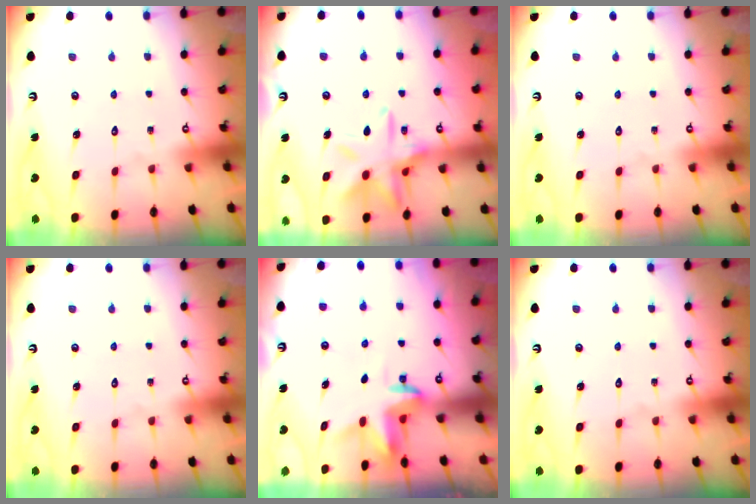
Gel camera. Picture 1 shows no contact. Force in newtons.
{"total": 13.9, "press": 13.9, "slide": 0.9}
{"total": 0.0}
{"total": 0.0}
{"total": 3.4, "press": 3.4, "slide": 0.2}
{"total": 0.0}